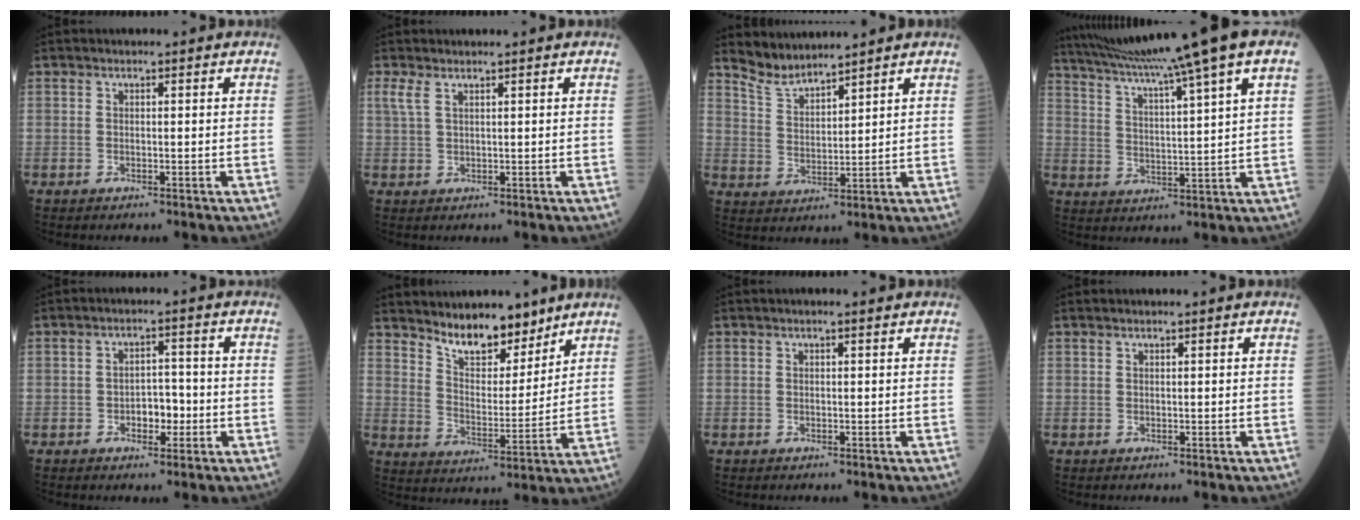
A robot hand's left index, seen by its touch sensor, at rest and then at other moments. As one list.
[{"total": 1.6, "force": [1.0, 0.4, 1.2], "torque": [-0.040, 0.006, 0.028]}, {"total": 4.5, "force": [4.5, 0.4, 0.3], "torque": [-0.018, -0.002, 0.098]}, {"total": 17.5, "force": [13.2, -2.0, 11.3], "torque": [-0.192, 0.005, 0.195]}, {"total": 3.7, "force": [-1.6, 2.0, 2.7], "torque": [-0.036, 0.002, -0.026]}, {"total": 9.4, "force": [7.7, 3.2, 4.3], "torque": [-0.075, -0.003, 0.141]}, {"total": 0.6, "force": [0.2, 0.0, 0.5], "torque": [-0.011, 0.000, 0.002]}, {"total": 0.0}]